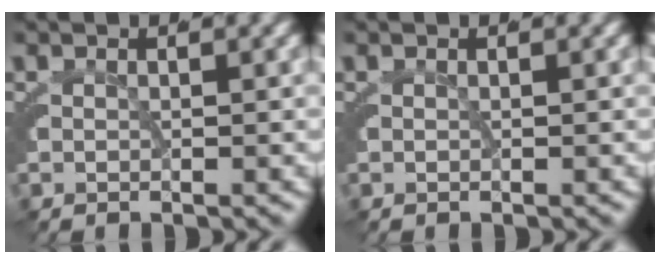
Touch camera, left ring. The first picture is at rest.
{"total": 0.0}